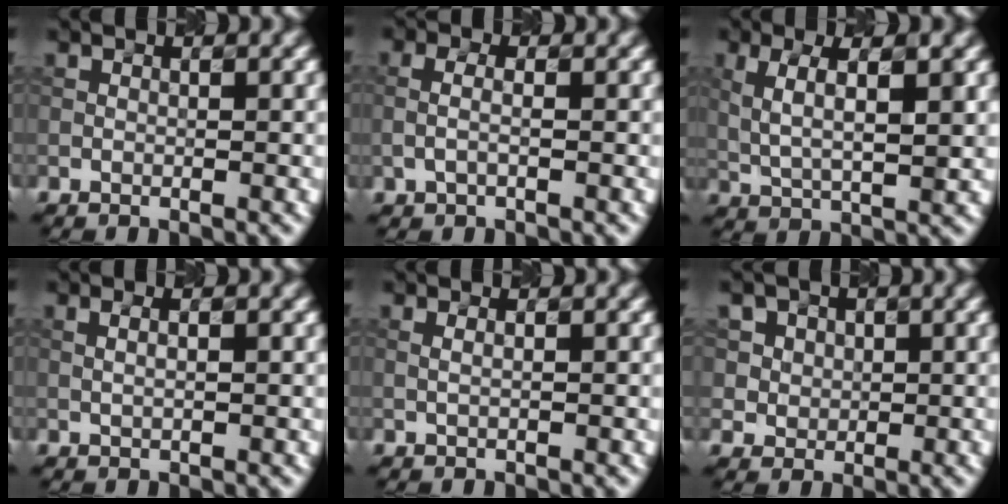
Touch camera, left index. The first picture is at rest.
{"total": 1.1, "force": [-0.2, 0.4, 1.0], "torque": [-0.031, 0.004, -0.005]}
{"total": 4.6, "force": [1.4, 1.3, 4.2], "torque": [-0.085, 0.005, 0.034]}
{"total": 1.4, "force": [0.7, 0.6, 1.1], "torque": [-0.007, 0.004, 0.002]}
{"total": 0.7, "force": [0.4, 0.3, 0.5], "torque": [-0.005, -0.002, 0.000]}
{"total": 5.4, "force": [2.9, 4.3, 1.5], "torque": [-0.039, 0.010, 0.046]}